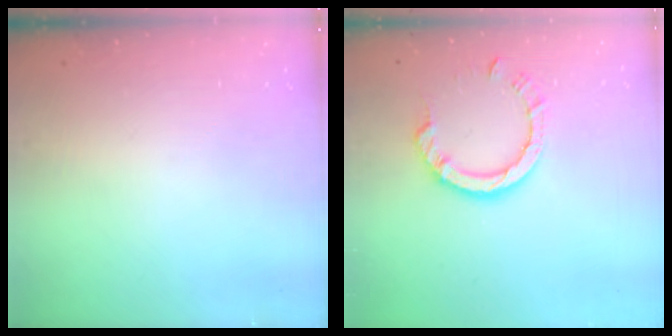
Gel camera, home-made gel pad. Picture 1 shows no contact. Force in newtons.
{"total": 8.5, "press": 8.4, "slide": 1.0}